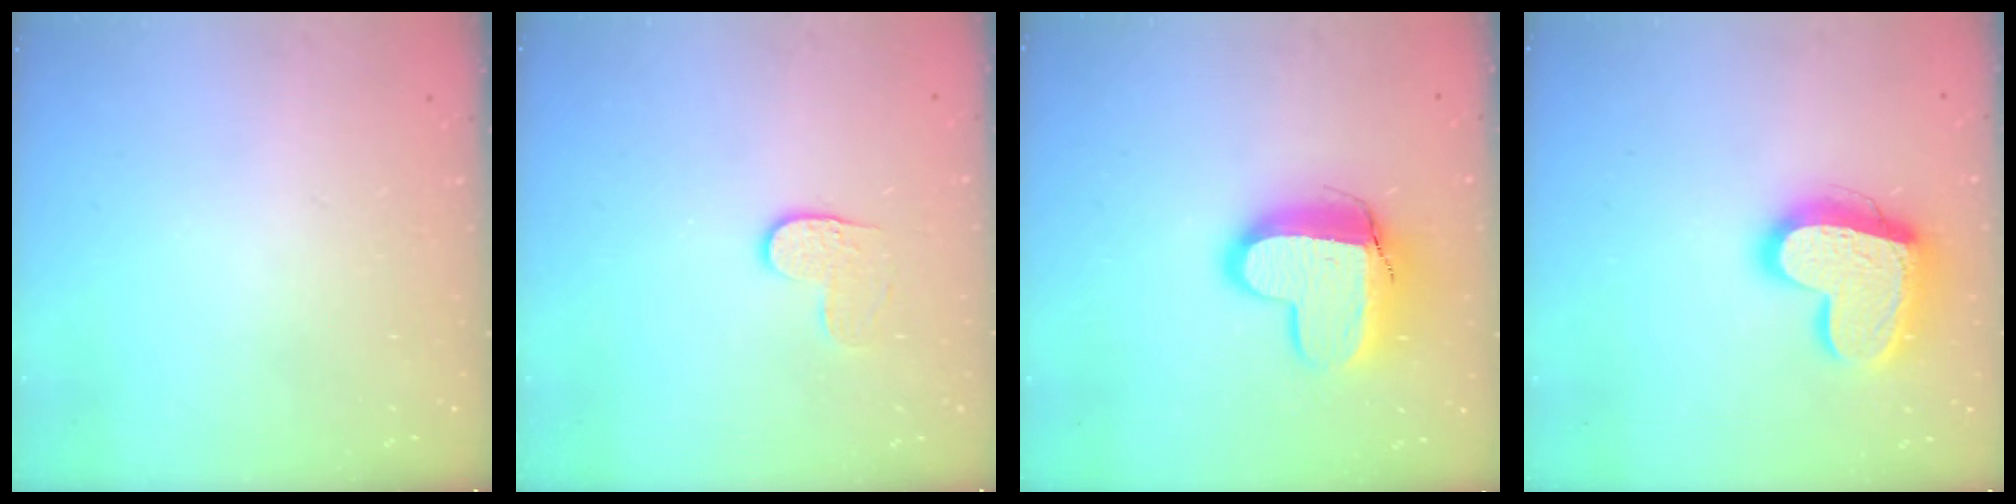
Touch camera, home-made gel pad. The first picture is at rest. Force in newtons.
{"total": 4.0, "press": 4.0, "slide": 0.4}
{"total": 12.7, "press": 12.7, "slide": 1.4}
{"total": 18.7, "press": 18.6, "slide": 1.6}